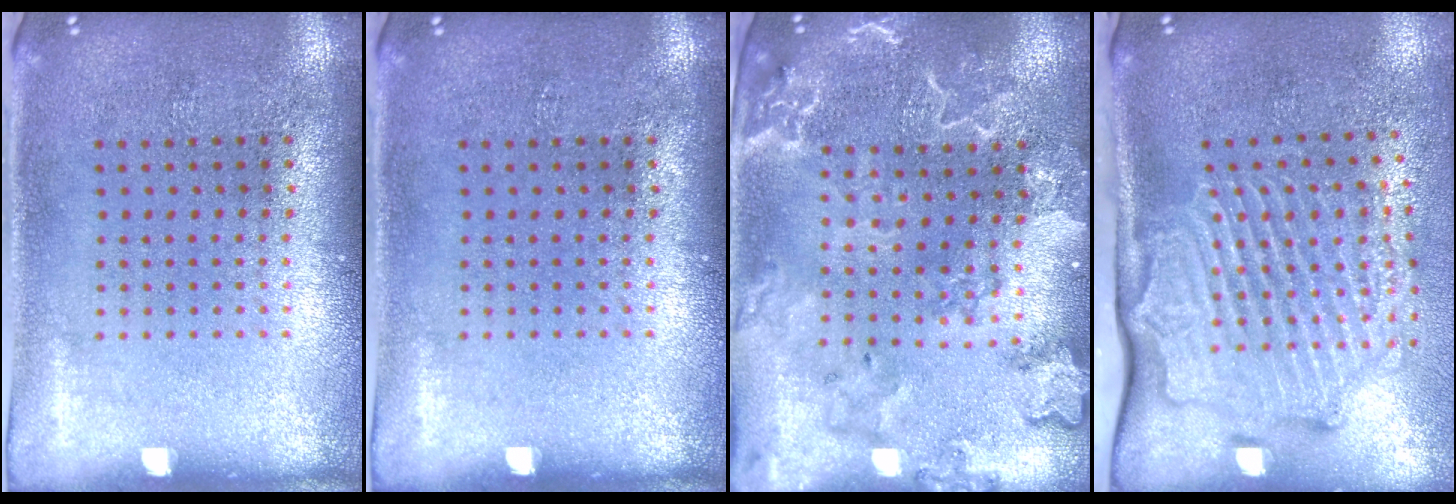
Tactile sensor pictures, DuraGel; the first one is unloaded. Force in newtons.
{"total": 0.0}
{"total": 2.6, "press": 2.5, "slide": 0.9}
{"total": 3.1, "press": 2.4, "slide": 1.9}